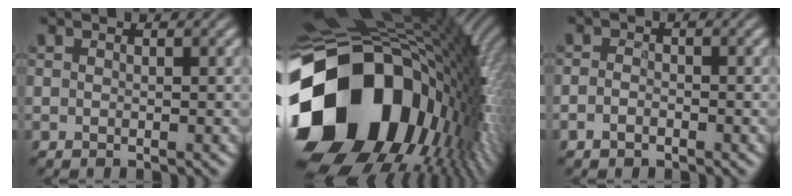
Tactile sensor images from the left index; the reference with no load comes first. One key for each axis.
{"total": 19.5, "fx": -3.1, "fy": 14.1, "fz": 13.1, "tx": -0.275, "ty": -0.023, "tz": -0.035}
{"total": 0.8, "fx": -0.8, "fy": 0.1, "fz": 0.0, "tx": -0.009, "ty": 0.002, "tz": -0.008}